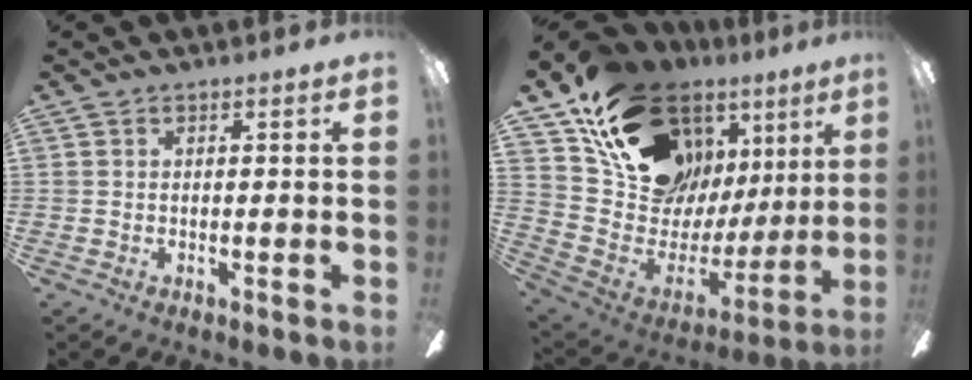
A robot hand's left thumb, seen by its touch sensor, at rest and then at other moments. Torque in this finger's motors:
{"motor_torque": [2.16, 1.96, 1.37, -1.40, 0.31]}